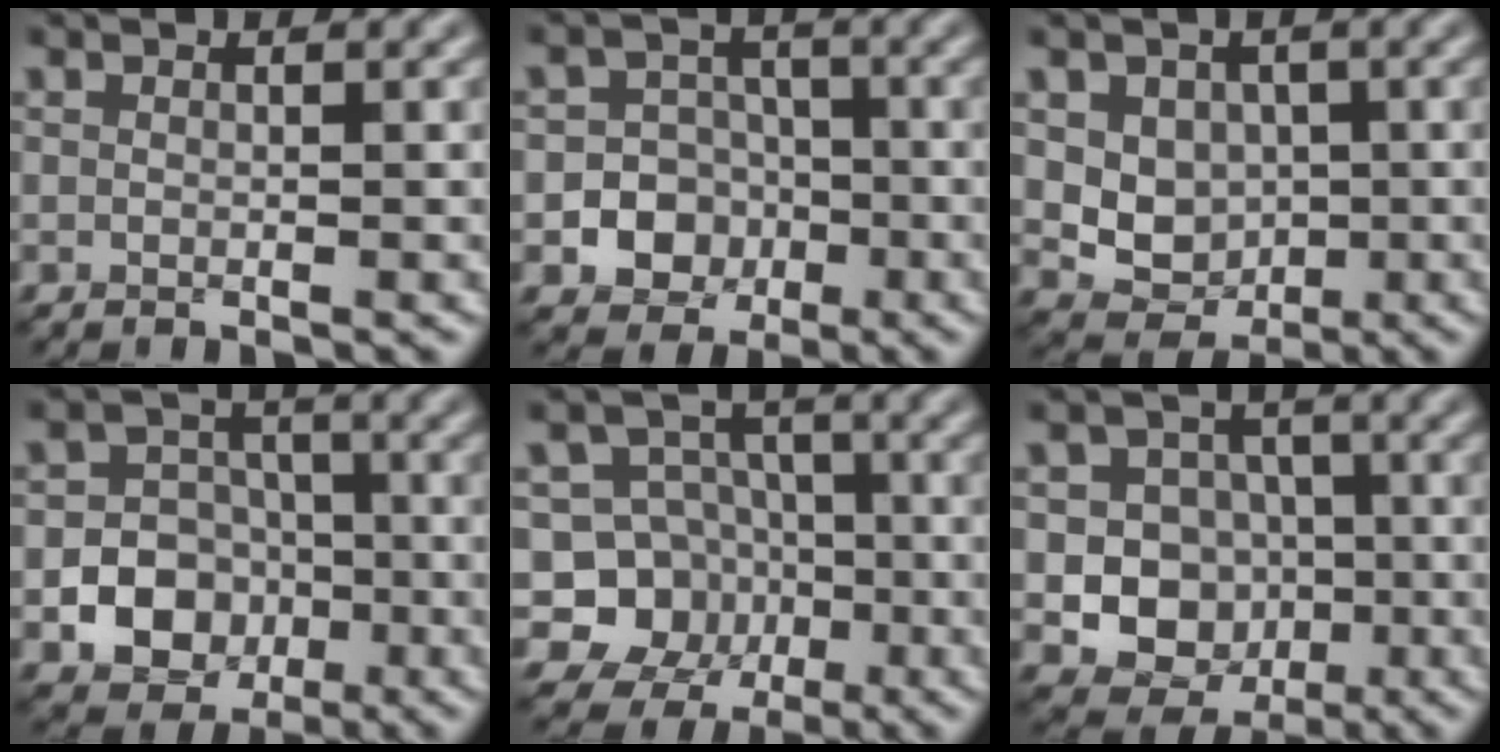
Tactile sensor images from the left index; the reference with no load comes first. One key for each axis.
{"total": 8.5, "fx": -3.0, "fy": 7.6, "fz": 2.2, "tx": -0.022, "ty": -0.010, "tz": -0.073}
{"total": 5.2, "fx": 0.5, "fy": 4.4, "fz": 2.6, "tx": -0.037, "ty": -0.003, "tz": 0.004}
{"total": 10.2, "fx": -3.5, "fy": 9.1, "fz": 3.2, "tx": -0.040, "ty": -0.023, "tz": -0.073}
{"total": 7.5, "fx": -2.2, "fy": 6.8, "fz": 2.1, "tx": -0.020, "ty": 0.014, "tz": -0.069}
{"total": 8.8, "fx": -1.7, "fy": 8.2, "fz": 2.9, "tx": -0.048, "ty": 0.010, "tz": -0.050}